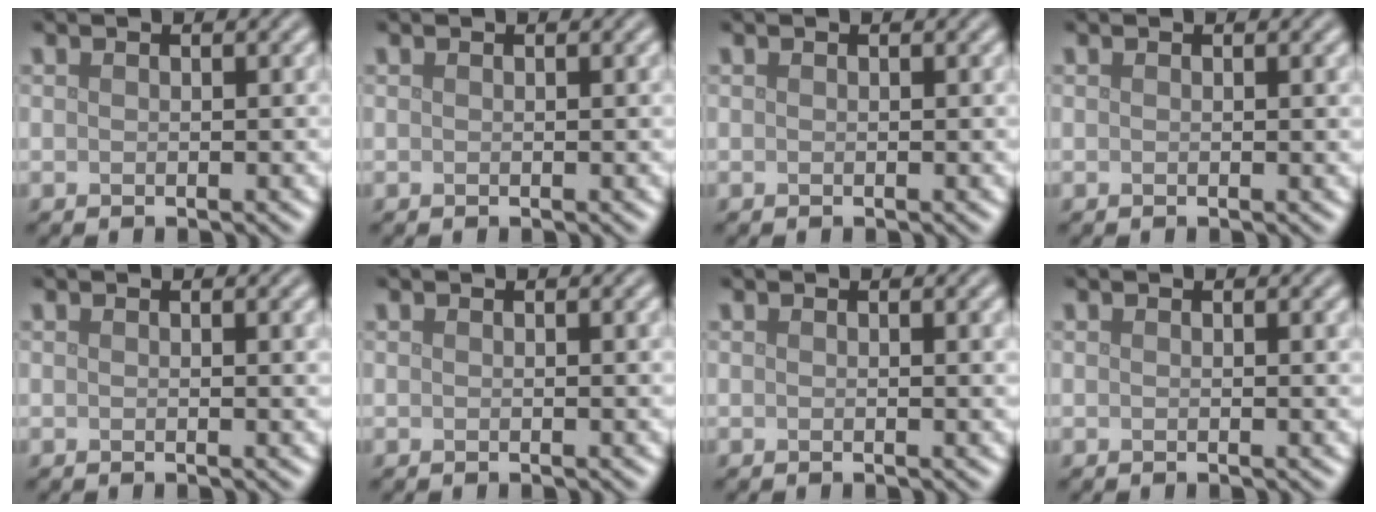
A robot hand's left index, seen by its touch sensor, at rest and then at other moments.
{"total": 0.0}
{"total": 0.0}
{"total": 0.0}
{"total": 0.6, "force": [0.2, 0.1, 0.6], "torque": [-0.004, 0.002, 0.003]}
{"total": 0.0}
{"total": 0.6, "force": [0.2, 0.1, 0.6], "torque": [-0.005, 0.002, 0.002]}
{"total": 0.0}